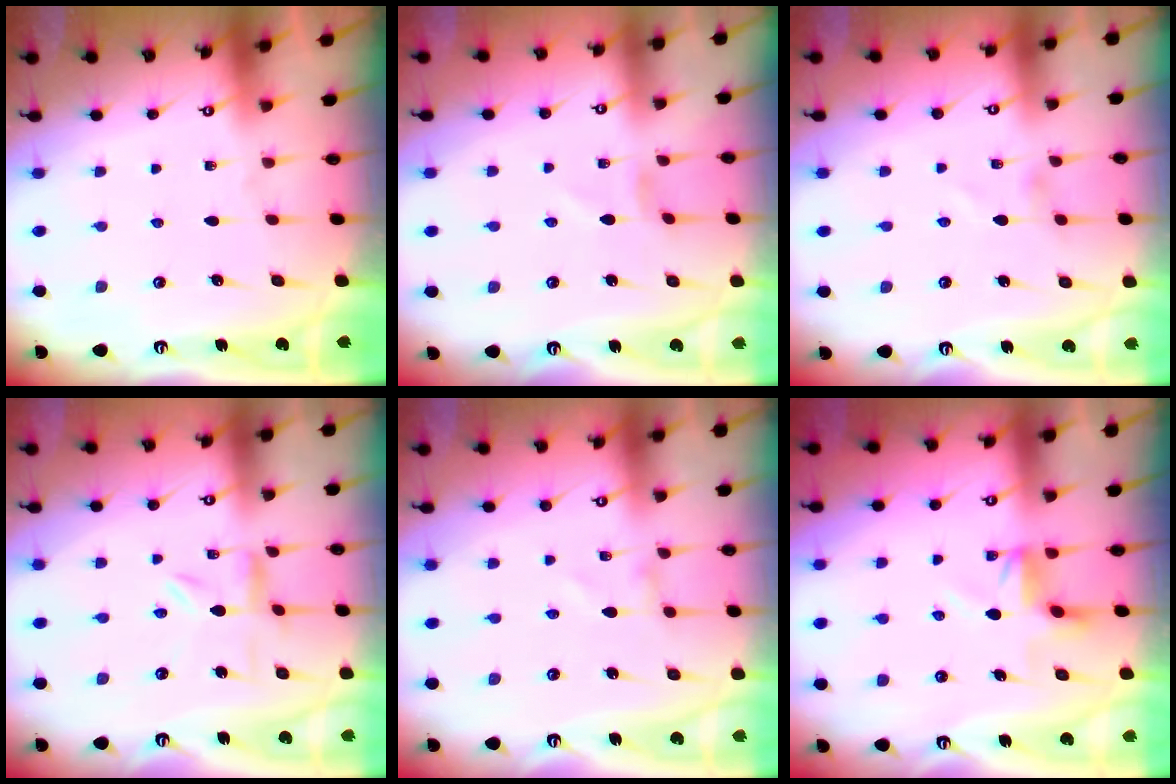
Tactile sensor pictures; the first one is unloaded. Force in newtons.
{"total": 1.1, "press": 1.0, "slide": 0.3}
{"total": 0.6, "press": 0.6, "slide": 0.1}
{"total": 2.1, "press": 2.1, "slide": 0.2}
{"total": 1.2, "press": 1.2, "slide": 0.0}
{"total": 4.6, "press": 4.6, "slide": 0.5}